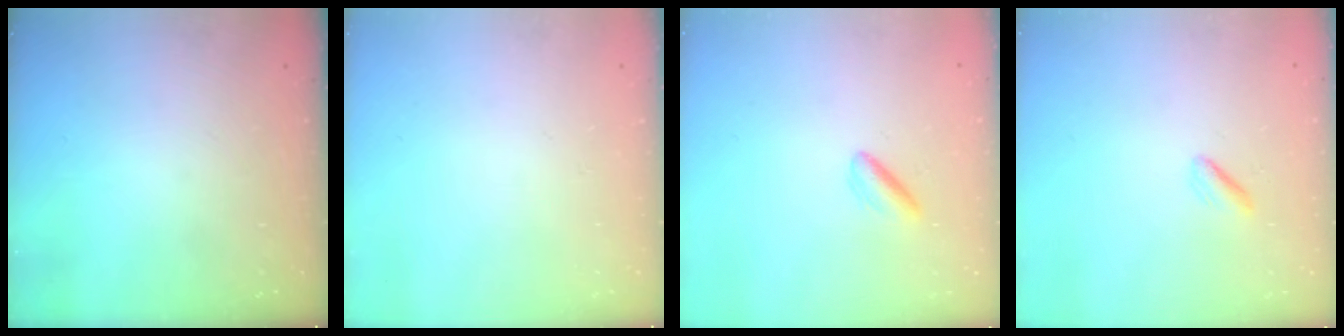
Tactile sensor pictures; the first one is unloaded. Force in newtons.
{"total": 0.0}
{"total": 3.1, "press": 2.9, "slide": 1.1}
{"total": 2.0, "press": 2.0, "slide": 0.6}